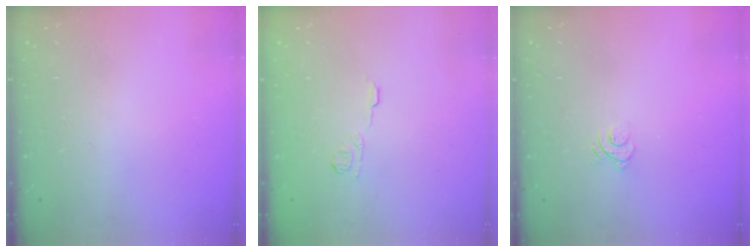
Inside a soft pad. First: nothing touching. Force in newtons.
{"total": 6.4, "press": 6.3, "slide": 1.5}
{"total": 6.7, "press": 6.7, "slide": 0.5}